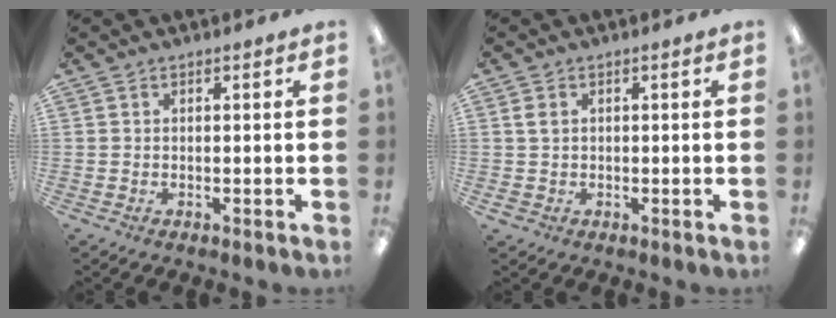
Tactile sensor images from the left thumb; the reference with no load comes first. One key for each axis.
{"total": 2.4, "fx": 0.4, "fy": 1.9, "fz": 1.4, "tx": -0.029, "ty": 0.007, "tz": 0.006}